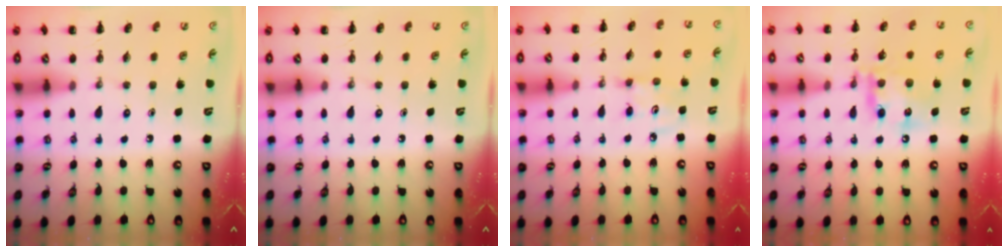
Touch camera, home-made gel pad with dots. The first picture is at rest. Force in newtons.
{"total": 0.0}
{"total": 3.9, "press": 3.7, "slide": 1.0}
{"total": 15.0, "press": 14.8, "slide": 2.2}